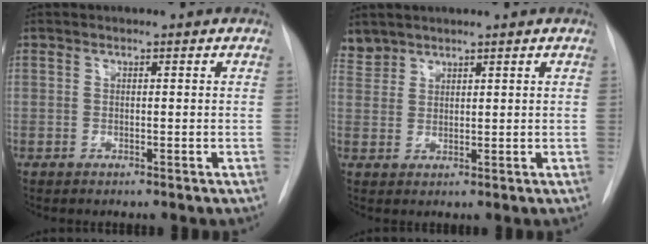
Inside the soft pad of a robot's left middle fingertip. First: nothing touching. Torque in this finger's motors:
{"motor_torque": [0.49, -0.48, 0.05, 0.00]}